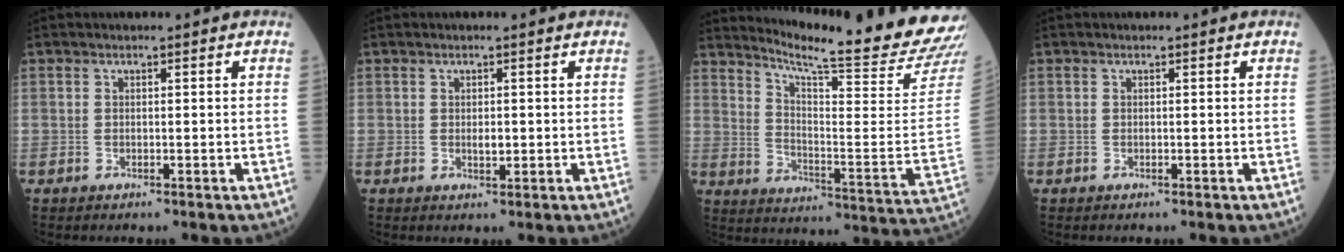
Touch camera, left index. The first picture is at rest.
{"total": 1.3, "force": [0.1, 0.6, 1.2], "torque": [-0.022, -0.002, 0.005]}
{"total": 21.6, "force": [20.2, -2.2, 7.1], "torque": [-0.134, -0.124, 0.267]}
{"total": 0.0}